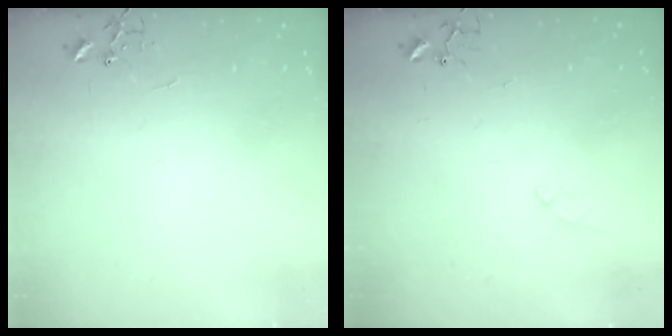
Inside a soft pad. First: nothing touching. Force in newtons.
{"total": 7.5, "press": 7.5, "slide": 0.7}